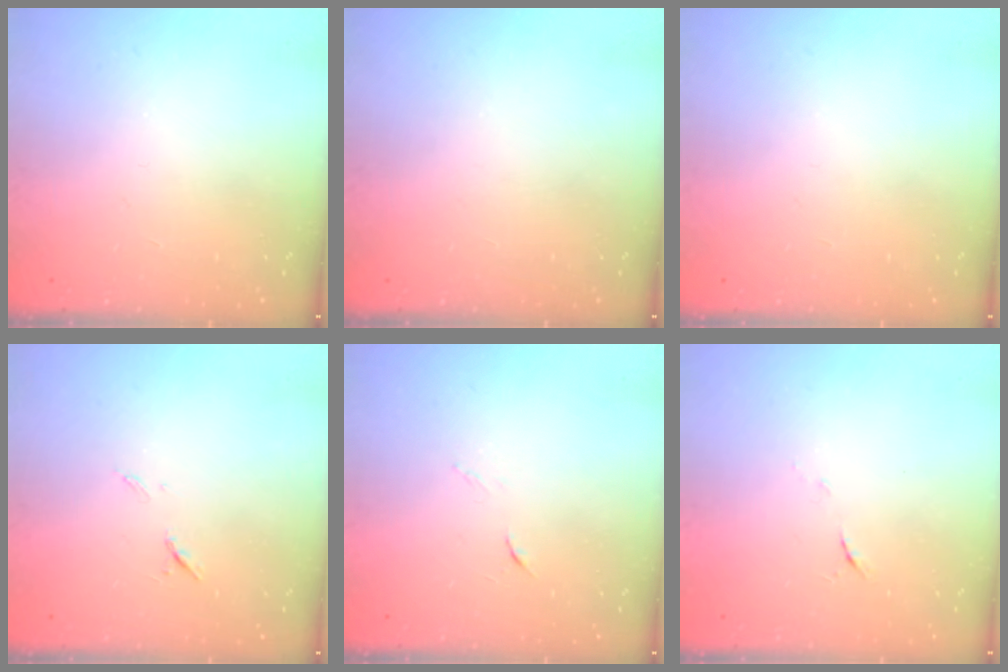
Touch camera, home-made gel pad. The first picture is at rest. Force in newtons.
{"total": 0.0}
{"total": 0.0}
{"total": 6.2, "press": 6.2, "slide": 0.8}
{"total": 4.1, "press": 4.0, "slide": 1.1}
{"total": 5.2, "press": 5.1, "slide": 1.2}